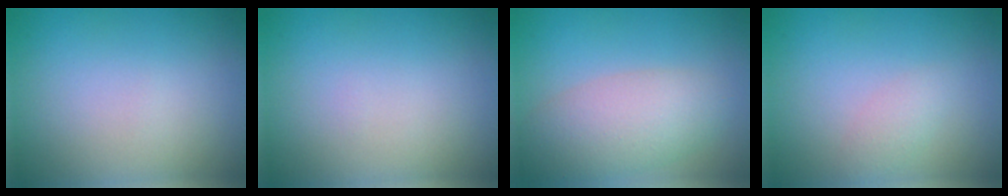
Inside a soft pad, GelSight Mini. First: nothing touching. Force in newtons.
{"total": 0.0}
{"total": 5.2, "press": 5.2, "slide": 0.3}
{"total": 1.4, "press": 1.4, "slide": 0.1}